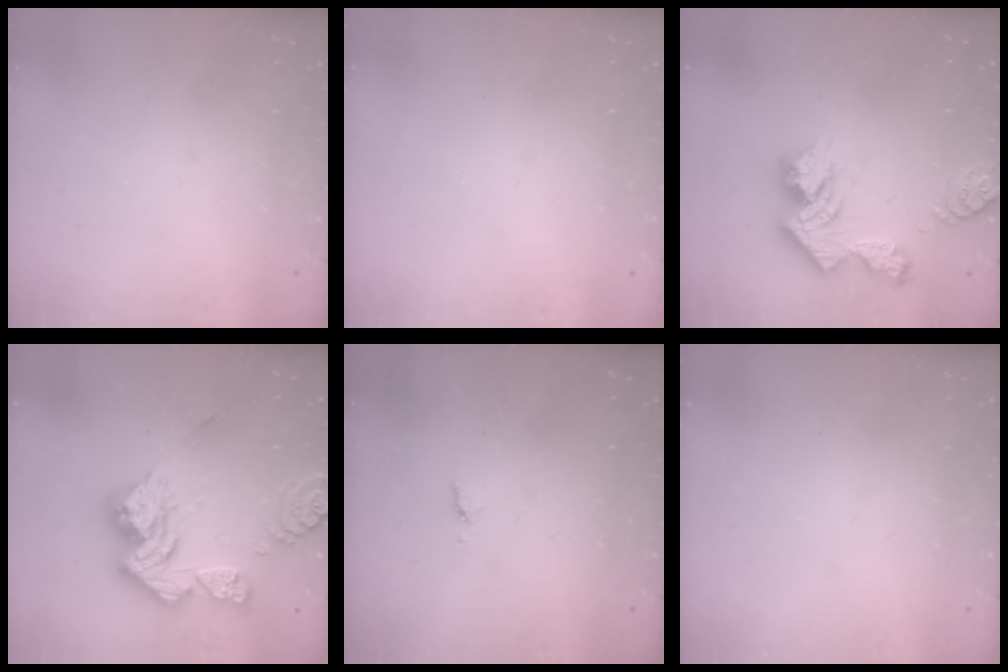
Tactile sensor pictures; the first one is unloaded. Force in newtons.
{"total": 0.0}
{"total": 12.8, "press": 12.7, "slide": 1.0}
{"total": 18.9, "press": 18.7, "slide": 2.2}
{"total": 4.1, "press": 4.0, "slide": 0.6}
{"total": 0.0}